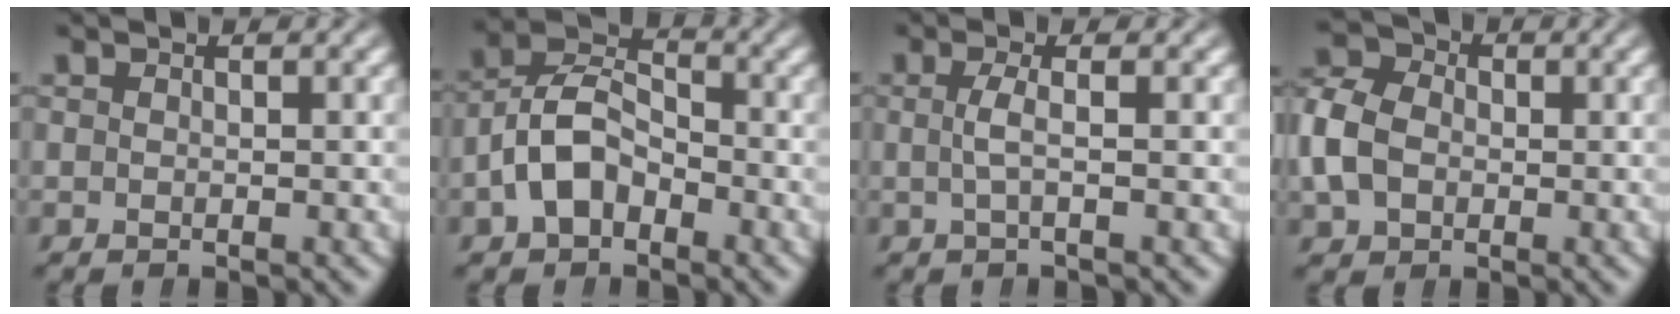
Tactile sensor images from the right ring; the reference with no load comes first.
{"total": 7.2, "force": [-1.2, 5.9, 3.9], "torque": [-0.082, -0.010, -0.027]}
{"total": 1.7, "force": [-0.2, 0.0, 1.7], "torque": [-0.037, 0.003, -0.002]}
{"total": 5.8, "force": [0.1, 5.1, 2.8], "torque": [-0.070, 0.001, -0.003]}